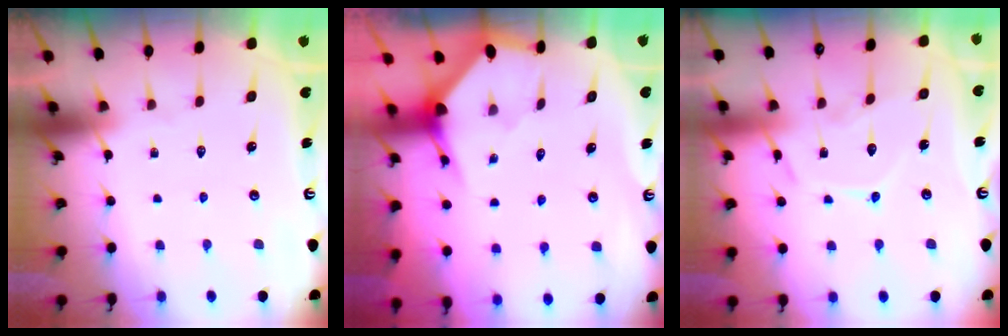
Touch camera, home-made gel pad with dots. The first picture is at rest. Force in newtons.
{"total": 2.9, "press": 2.9, "slide": 0.3}
{"total": 10.9, "press": 10.9, "slide": 0.6}